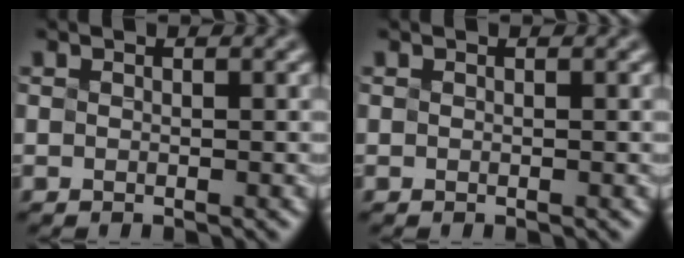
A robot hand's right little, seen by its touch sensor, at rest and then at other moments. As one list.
[{"total": 0.0}]